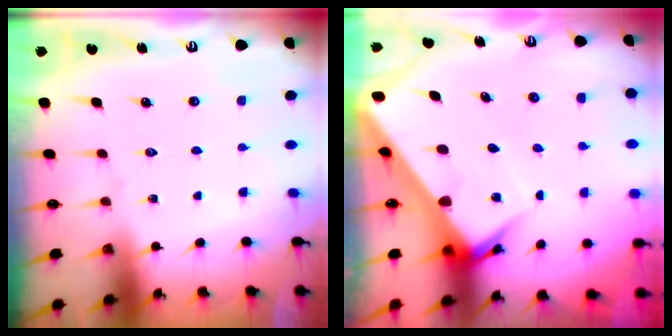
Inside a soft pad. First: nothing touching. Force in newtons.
{"total": 8.1, "press": 8.1, "slide": 0.8}